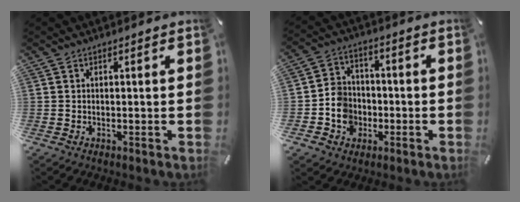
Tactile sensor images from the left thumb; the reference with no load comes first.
{"total": 8.5, "force": [-2.5, 7.7, 2.7], "torque": [-0.065, 0.024, -0.042]}